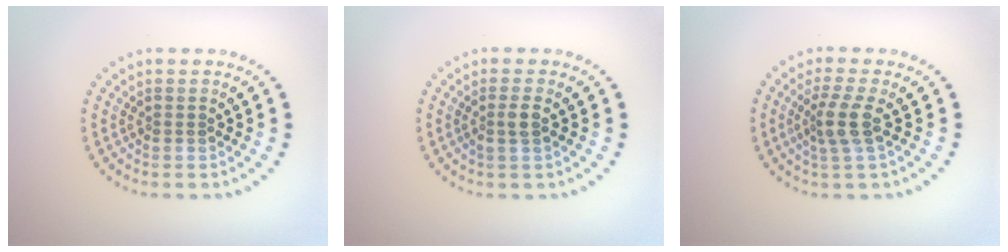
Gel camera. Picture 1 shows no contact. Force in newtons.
{"total": 1.4, "press": 1.2, "slide": 0.8}
{"total": 2.7, "press": 2.1, "slide": 1.6}